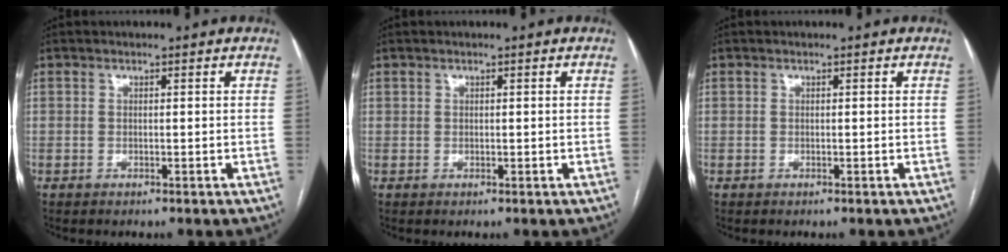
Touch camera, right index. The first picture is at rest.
{"total": 0.6, "force": [0.4, 0.4, 0.1], "torque": [0.007, 0.000, 0.005]}
{"total": 0.0}